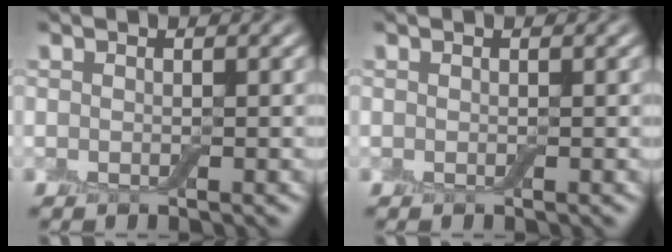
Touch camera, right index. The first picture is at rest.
{"total": 0.0}